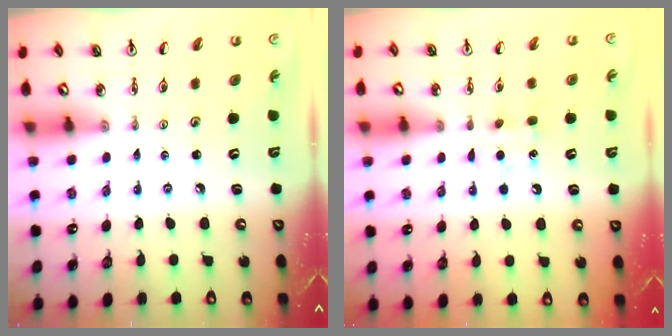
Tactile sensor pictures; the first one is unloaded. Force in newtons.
{"total": 5.6, "press": 5.5, "slide": 0.7}